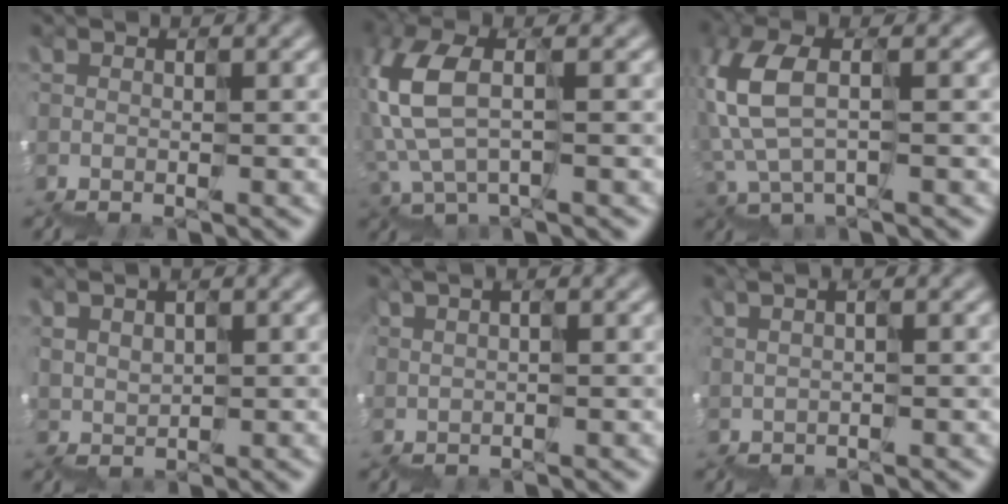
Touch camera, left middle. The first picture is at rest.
{"total": 4.1, "force": [1.3, 1.5, 3.6], "torque": [-0.112, 0.024, 0.023]}
{"total": 3.7, "force": [1.2, 1.3, 3.2], "torque": [-0.103, 0.023, 0.021]}
{"total": 2.0, "force": [1.3, 1.2, 0.9], "torque": [-0.019, 0.015, 0.036]}
{"total": 3.5, "force": [0.9, 1.7, 3.0], "torque": [-0.034, 0.017, 0.021]}
{"total": 1.6, "force": [0.7, 0.6, 1.4], "torque": [0.004, 0.010, 0.010]}